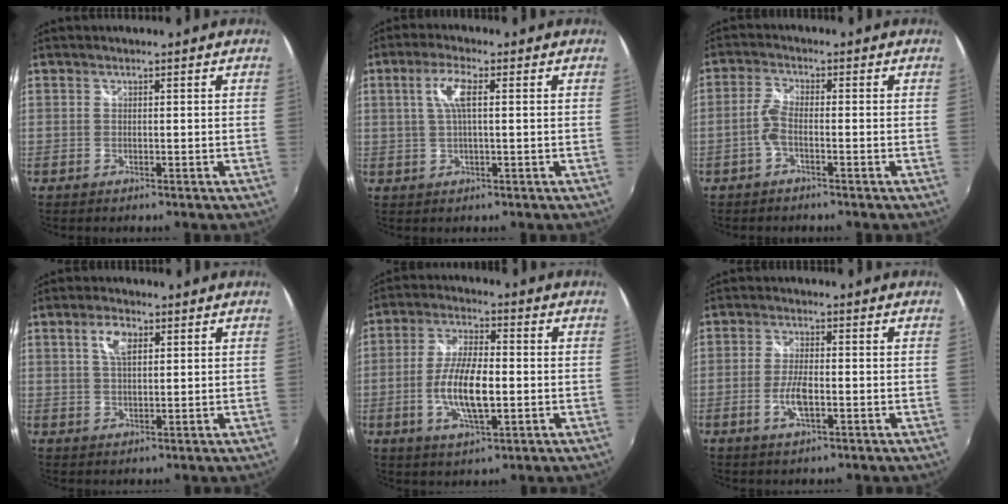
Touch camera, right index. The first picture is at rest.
{"total": 5.0, "force": [1.1, 1.0, 4.8], "torque": [-0.094, 0.006, 0.021]}
{"total": 3.1, "force": [-1.4, 0.7, 2.6], "torque": [-0.066, 0.005, -0.031]}
{"total": 4.6, "force": [1.9, 2.1, 3.6], "torque": [-0.066, 0.008, 0.035]}
{"total": 10.8, "force": [-2.0, 3.7, 9.9], "torque": [-0.198, -0.004, -0.037]}
{"total": 4.8, "force": [-1.5, 1.4, 4.4], "torque": [-0.093, -0.004, -0.029]}